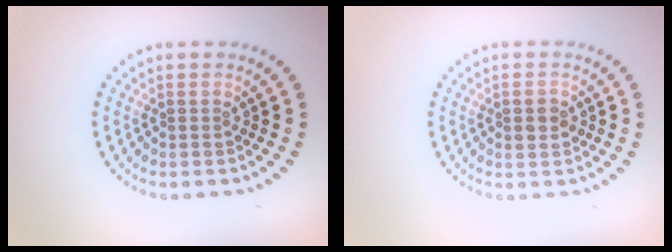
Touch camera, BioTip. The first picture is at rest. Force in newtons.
{"total": 1.6, "press": 1.6, "slide": 0.0}